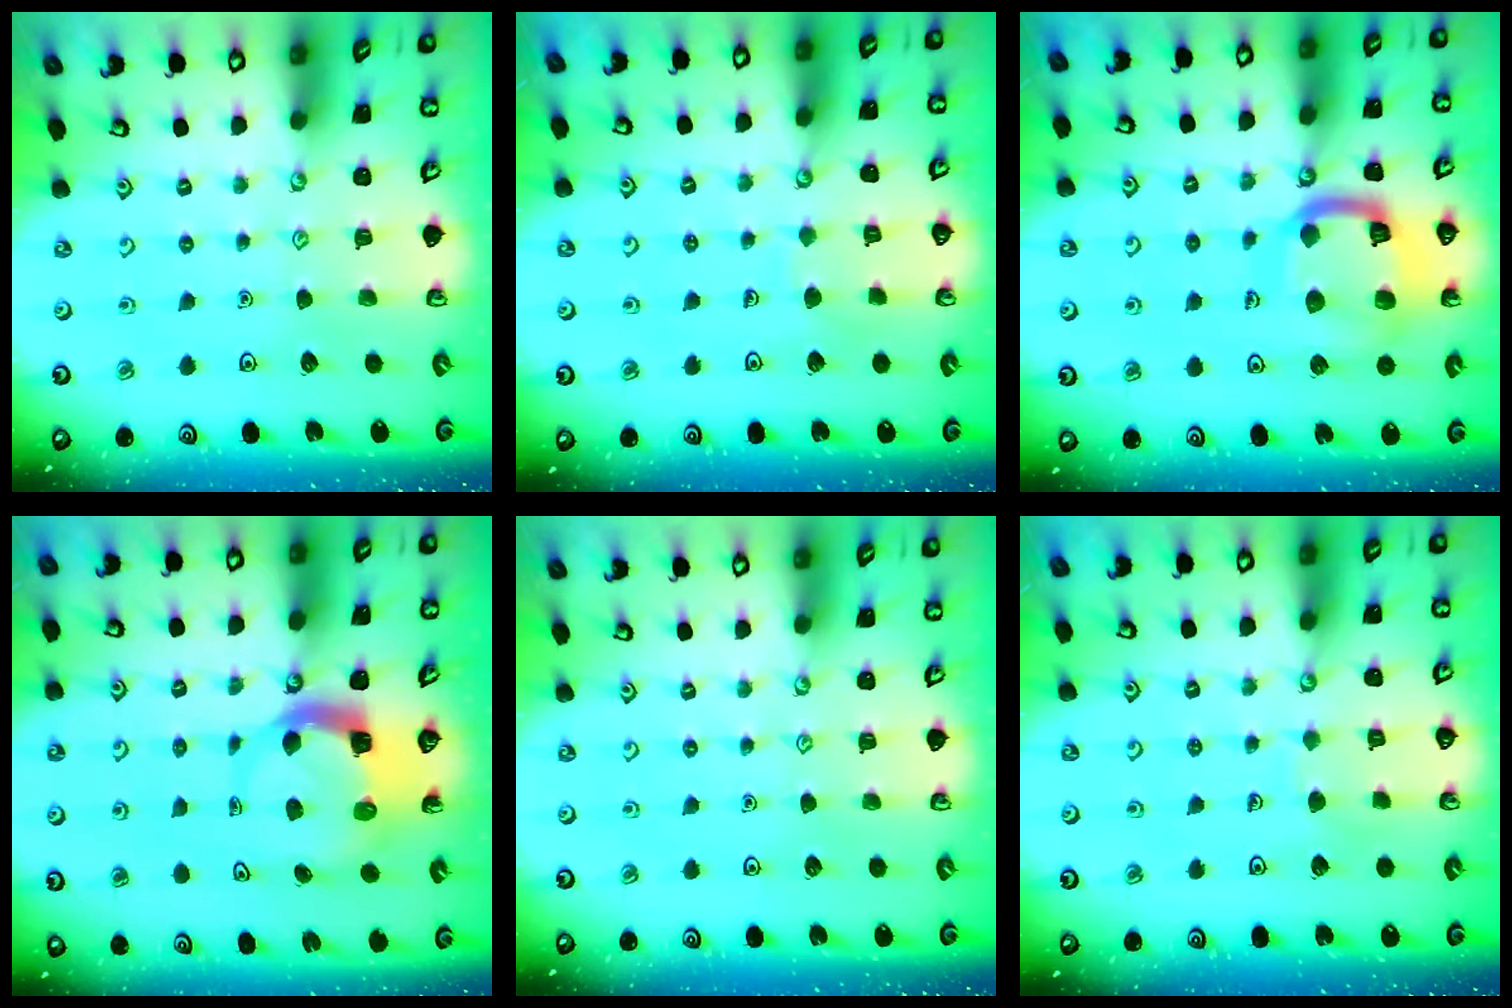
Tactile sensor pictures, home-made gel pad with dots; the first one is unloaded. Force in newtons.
{"total": 5.2, "press": 5.2, "slide": 0.3}
{"total": 16.5, "press": 16.4, "slide": 1.8}
{"total": 5.0, "press": 4.9, "slide": 0.8}
{"total": 0.0}
{"total": 5.2, "press": 5.2, "slide": 0.3}